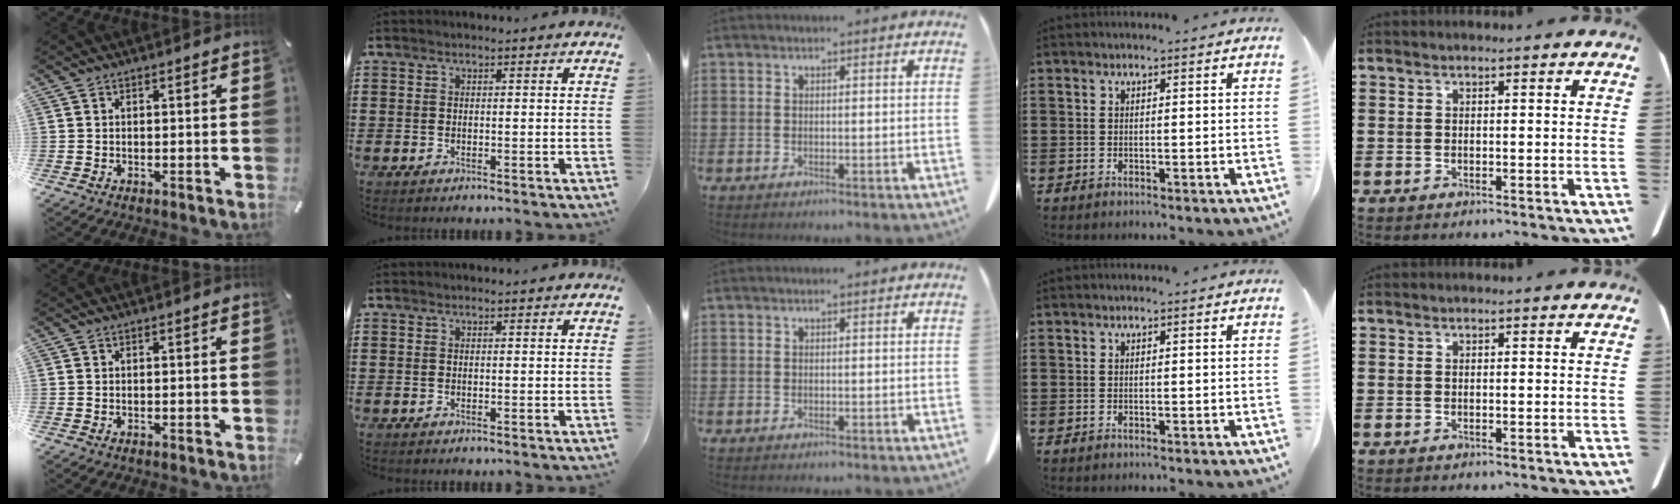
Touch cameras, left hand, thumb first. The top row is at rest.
{}